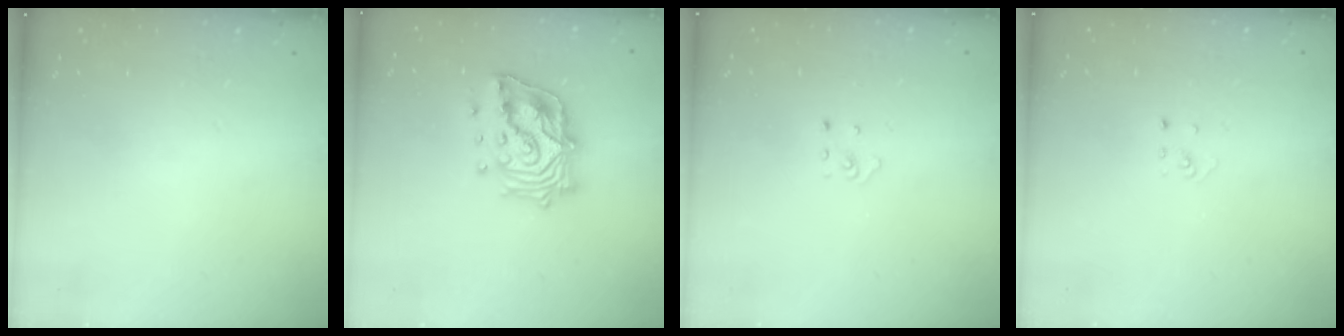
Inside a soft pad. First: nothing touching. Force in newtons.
{"total": 18.3, "press": 18.1, "slide": 2.4}
{"total": 1.9, "press": 1.9, "slide": 0.1}
{"total": 2.1, "press": 2.1, "slide": 0.1}